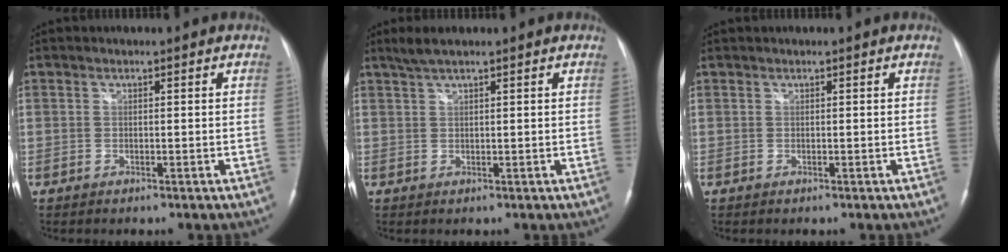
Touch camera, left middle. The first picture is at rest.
{"total": 2.6, "force": [2.1, 0.1, 1.6], "torque": [-0.039, 0.007, 0.042]}
{"total": 0.0}